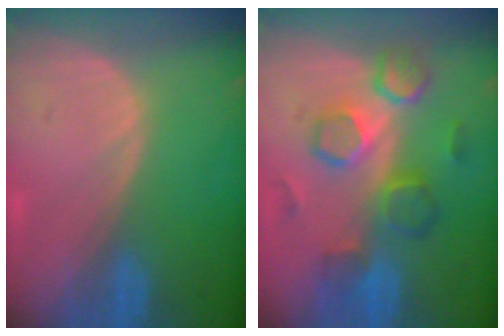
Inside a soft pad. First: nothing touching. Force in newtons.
{"total": 8.3, "press": 8.2, "slide": 1.4}